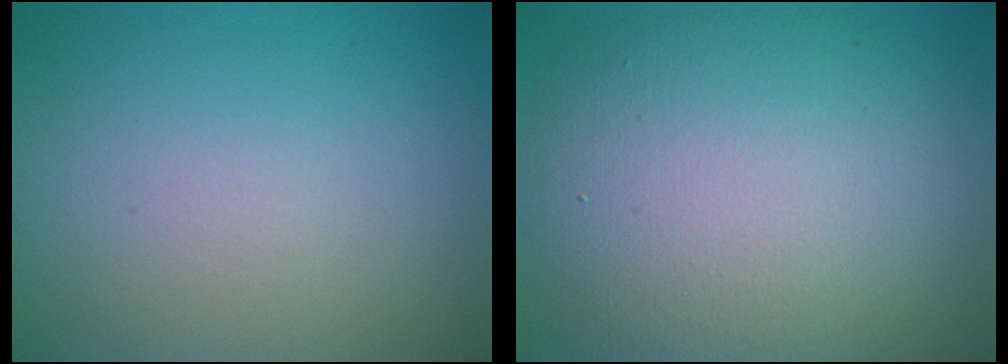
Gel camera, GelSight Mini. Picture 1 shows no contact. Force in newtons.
{"total": 12.0, "press": 12.0, "slide": 0.5}